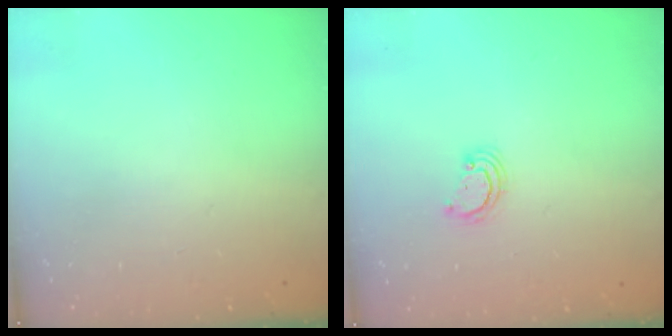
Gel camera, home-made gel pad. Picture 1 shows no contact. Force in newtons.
{"total": 2.6, "press": 2.6, "slide": 0.3}